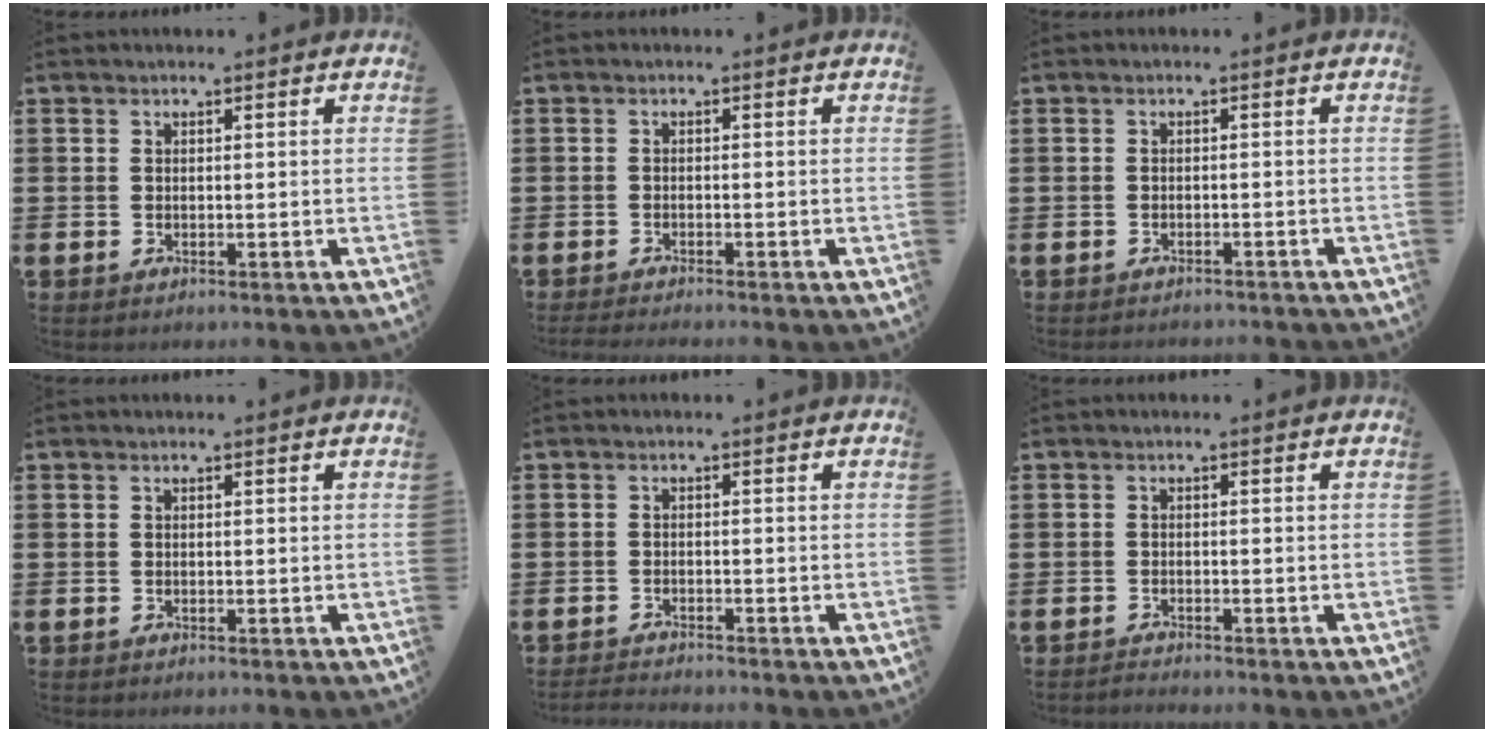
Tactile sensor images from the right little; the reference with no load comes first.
{"total": 0.9, "force": [-0.8, -0.1, 0.2], "torque": [-0.003, -0.004, -0.016]}
{"total": 0.8, "force": [-0.8, 0.0, -0.1], "torque": [0.008, -0.003, -0.019]}
{"total": 0.0}
{"total": 1.2, "force": [-1.2, -0.1, 0.2], "torque": [-0.005, 0.000, -0.023]}
{"total": 0.7, "force": [-0.7, 0.0, 0.0], "torque": [-0.002, -0.002, -0.014]}